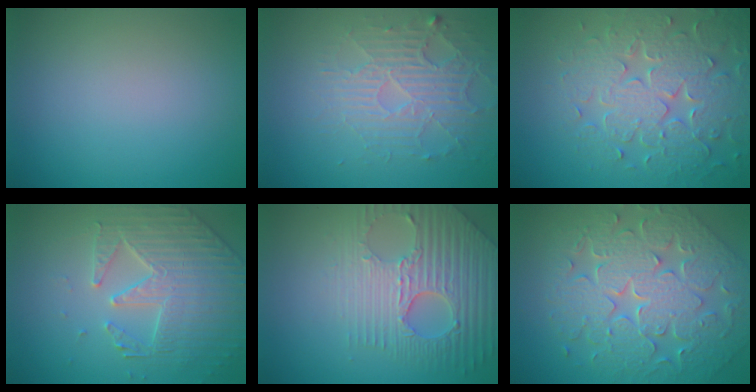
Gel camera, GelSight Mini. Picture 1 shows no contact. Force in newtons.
{"total": 3.9, "press": 3.4, "slide": 1.9}
{"total": 7.4, "press": 6.0, "slide": 4.3}
{"total": 4.3, "press": 4.2, "slide": 1.1}
{"total": 7.3, "press": 5.4, "slide": 4.9}
{"total": 7.8, "press": 6.7, "slide": 4.0}